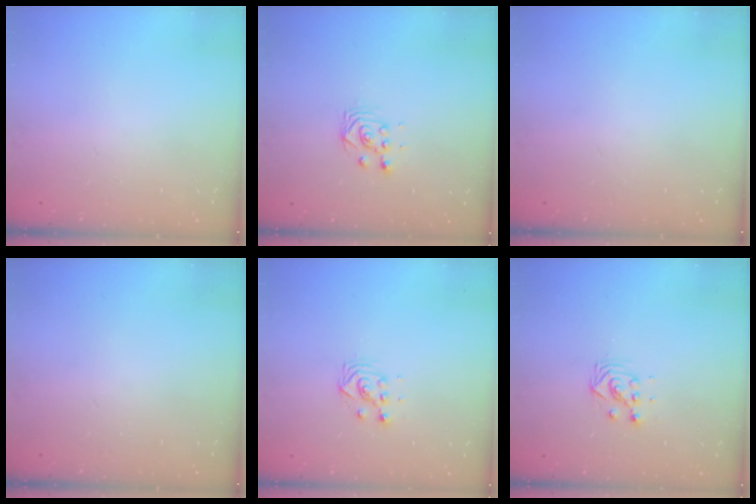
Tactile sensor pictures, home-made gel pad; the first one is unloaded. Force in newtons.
{"total": 2.8, "press": 2.8, "slide": 0.3}
{"total": 0.0}
{"total": 0.0}
{"total": 3.3, "press": 3.3, "slide": 0.3}
{"total": 3.3, "press": 3.3, "slide": 0.2}